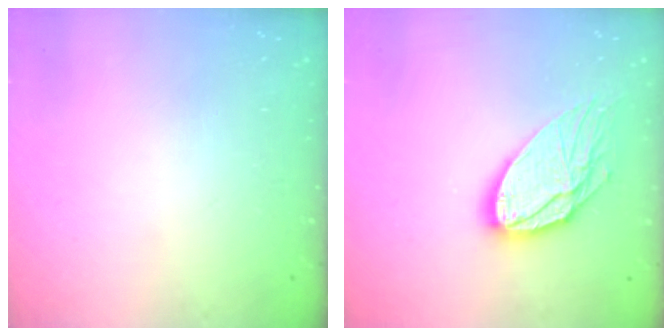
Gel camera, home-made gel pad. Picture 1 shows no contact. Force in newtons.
{"total": 15.3, "press": 15.2, "slide": 1.3}